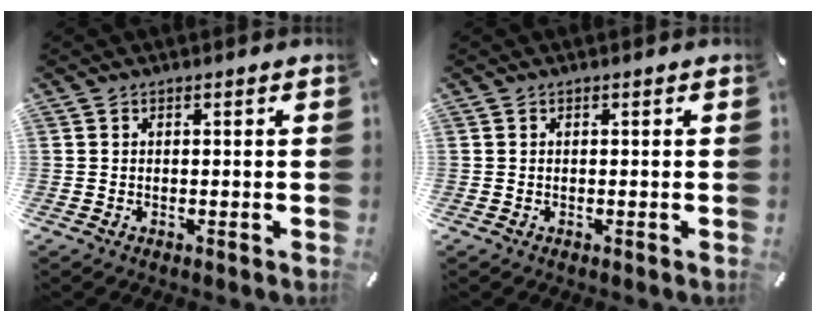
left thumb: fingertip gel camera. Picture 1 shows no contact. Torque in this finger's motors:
{"motor_torque": [0.02, -0.01, 0.00, 0.00, 0.00]}